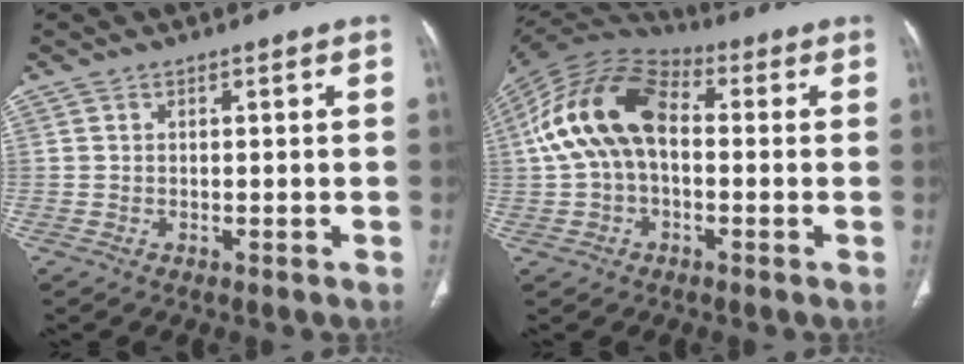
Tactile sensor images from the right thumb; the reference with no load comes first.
{"total": 16.1, "force": [0.9, 10.2, 12.5], "torque": [-0.235, 0.040, 0.005]}